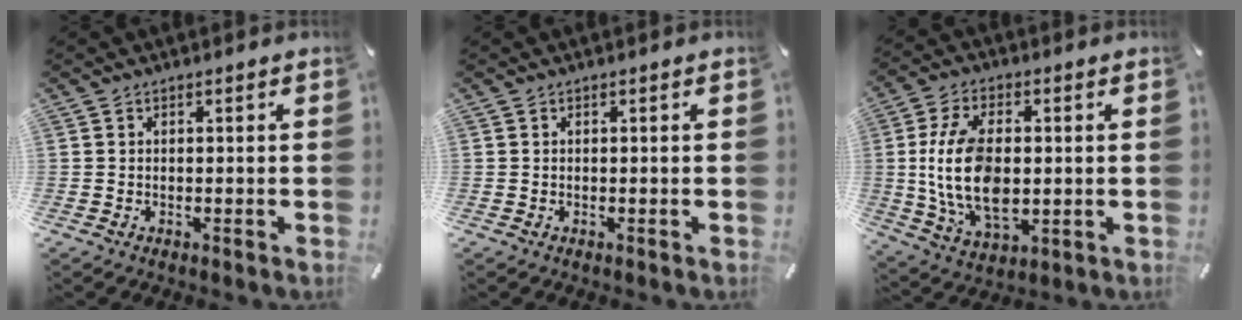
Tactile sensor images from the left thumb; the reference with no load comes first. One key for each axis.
{"total": 0.0}
{"total": 15.3, "fx": 0.4, "fy": 9.2, "fz": 12.1, "tx": -0.271, "ty": -0.009, "tz": 0.004}